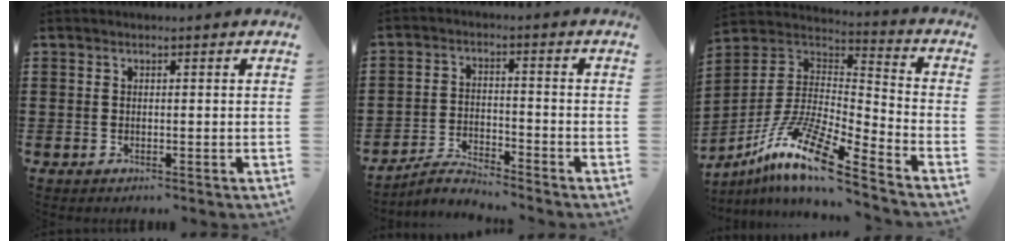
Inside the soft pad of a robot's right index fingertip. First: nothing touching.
{"total": 3.6, "force": [-3.5, 0.5, 0.6], "torque": [-0.015, 0.010, -0.073]}
{"total": 13.7, "force": [-10.1, 1.8, 9.1], "torque": [-0.186, 0.008, -0.199]}